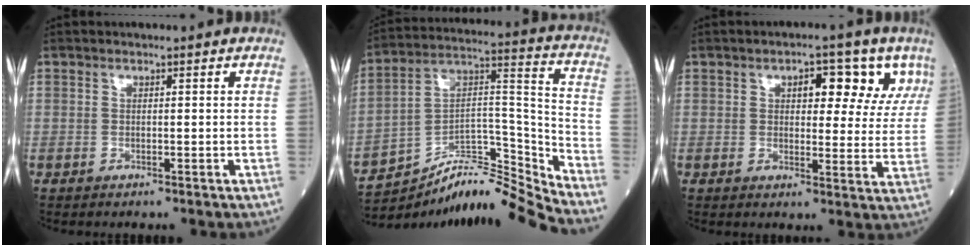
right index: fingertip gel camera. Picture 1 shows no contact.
{"total": 14.2, "force": [-13.5, -0.3, 4.3], "torque": [-0.061, 0.074, -0.230]}
{"total": 8.0, "force": [4.0, 3.7, 5.8], "torque": [-0.056, 0.014, 0.048]}